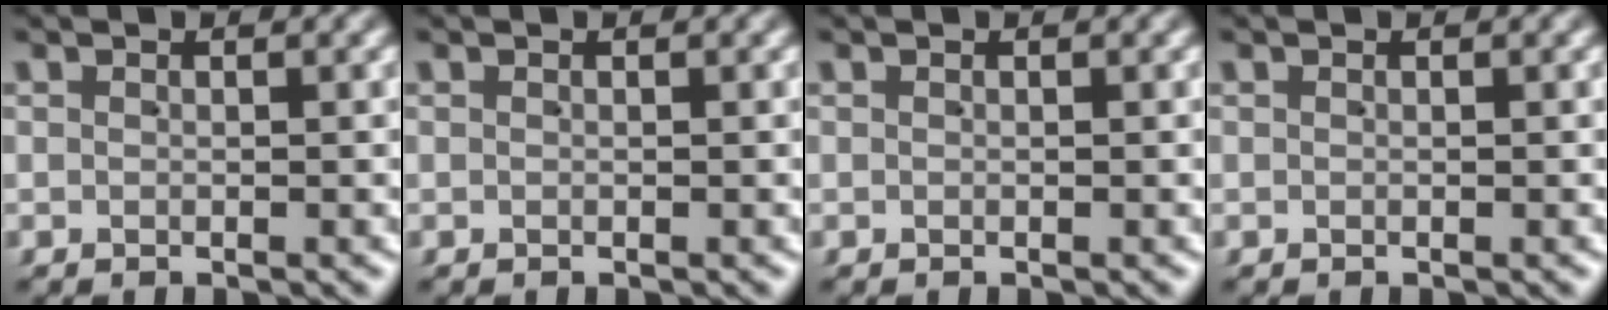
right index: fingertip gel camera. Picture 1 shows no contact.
{"total": 0.0}
{"total": 0.0}
{"total": 0.0}